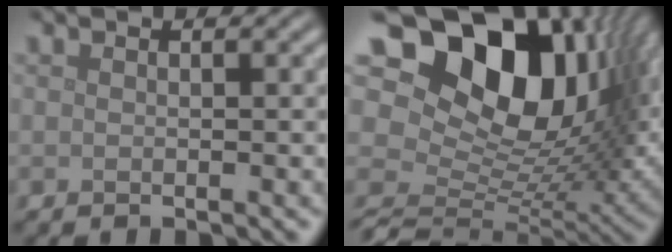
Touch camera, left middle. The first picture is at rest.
{"total": 18.2, "force": [5.9, 11.6, 12.6], "torque": [-0.196, 0.009, 0.113]}